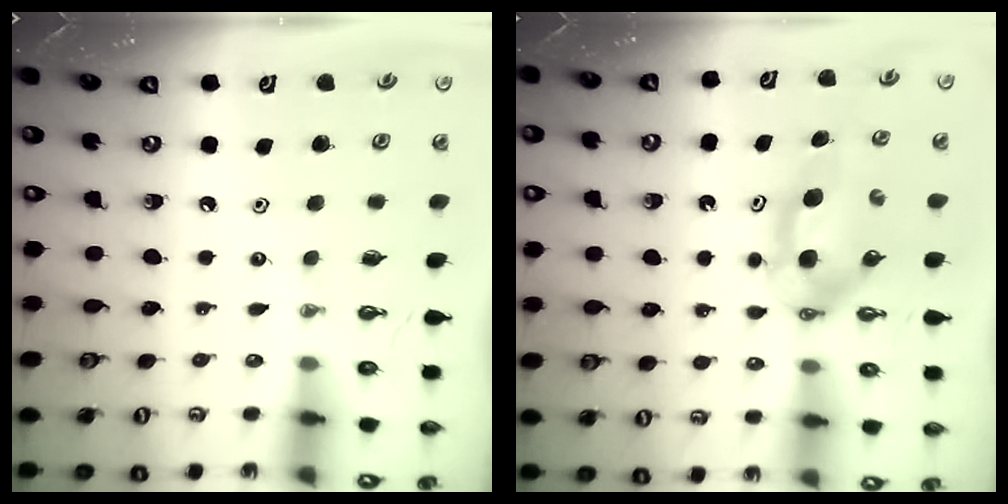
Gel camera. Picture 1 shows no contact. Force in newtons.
{"total": 6.0, "press": 5.8, "slide": 1.5}